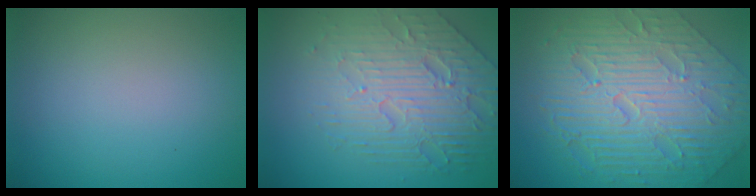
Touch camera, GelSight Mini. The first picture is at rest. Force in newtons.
{"total": 7.2, "press": 5.2, "slide": 5.1}
{"total": 11.2, "press": 7.3, "slide": 8.5}